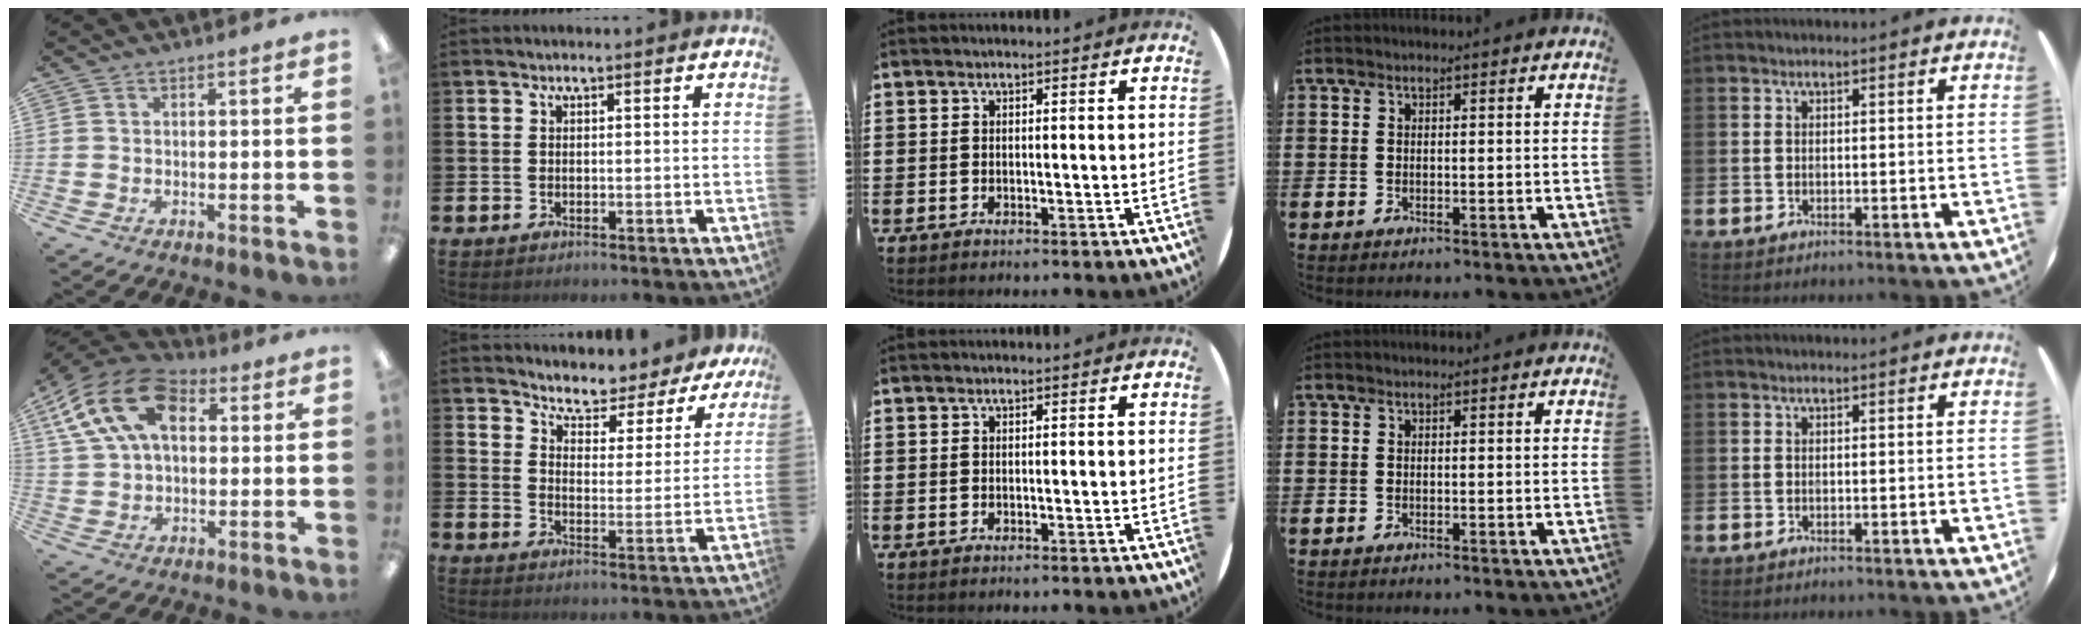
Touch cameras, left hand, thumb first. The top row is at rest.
{"thumb": {"total": 17.5, "force": [6.1, 11.4, 11.8], "torque": [-0.241, -0.010, 0.110]}, "index": {"total": 4.9, "force": [4.7, 1.3, 0.1], "torque": [-0.033, -0.041, 0.077]}}